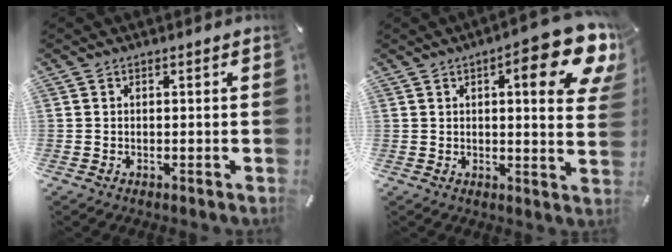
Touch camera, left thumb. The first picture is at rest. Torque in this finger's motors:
{"motor_torque": [0.76, 0.75, 0.41, -0.41, 0.14]}